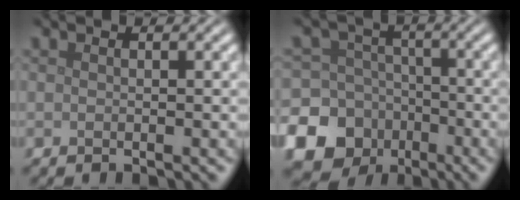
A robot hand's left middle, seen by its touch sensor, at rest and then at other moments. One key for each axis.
{"total": 16.4, "fx": -6.9, "fy": 14.5, "fz": 3.1, "tx": -0.107, "ty": -0.053, "tz": -0.131}